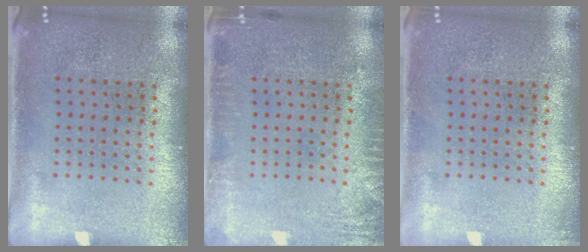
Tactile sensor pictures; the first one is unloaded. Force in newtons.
{"total": 2.3, "press": 2.2, "slide": 0.2}
{"total": 0.5, "press": 0.5, "slide": 0.1}